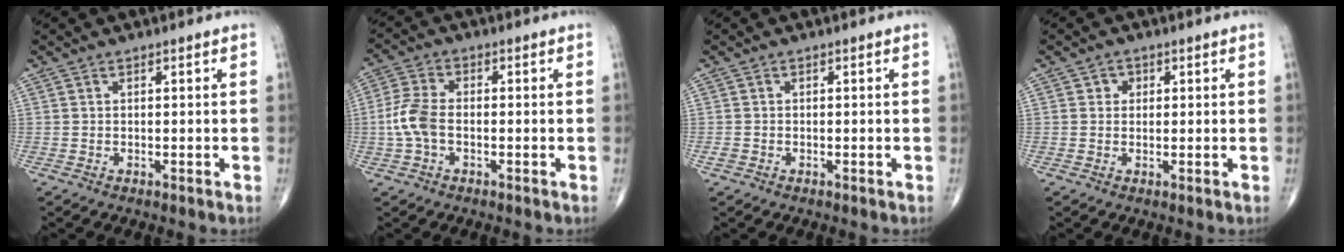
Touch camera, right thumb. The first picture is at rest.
{"total": 6.3, "force": [-1.2, 3.7, 5.0], "torque": [-0.121, 0.018, -0.030]}
{"total": 1.0, "force": [-0.5, 0.8, 0.4], "torque": [-0.011, 0.002, -0.010]}
{"total": 1.6, "force": [0.4, 1.5, 0.5], "torque": [0.003, 0.002, 0.000]}